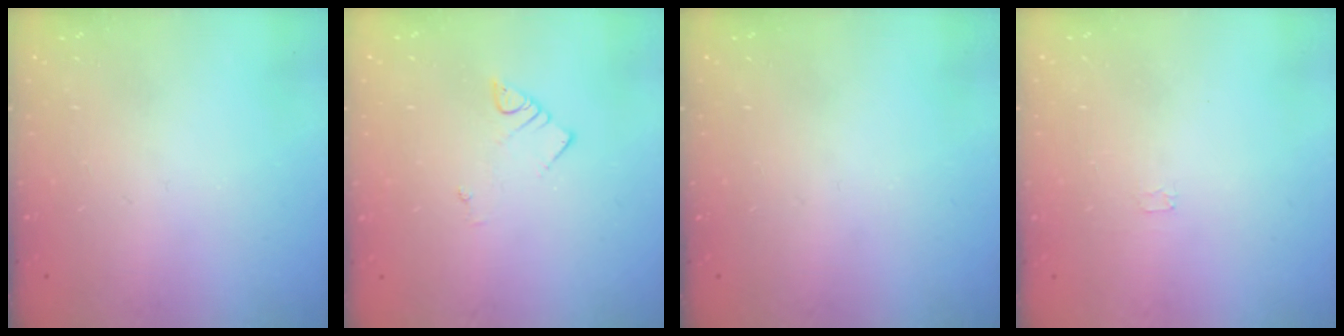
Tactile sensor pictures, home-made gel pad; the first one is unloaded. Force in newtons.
{"total": 2.5, "press": 2.5, "slide": 0.2}
{"total": 0.0}
{"total": 2.4, "press": 2.4, "slide": 0.4}